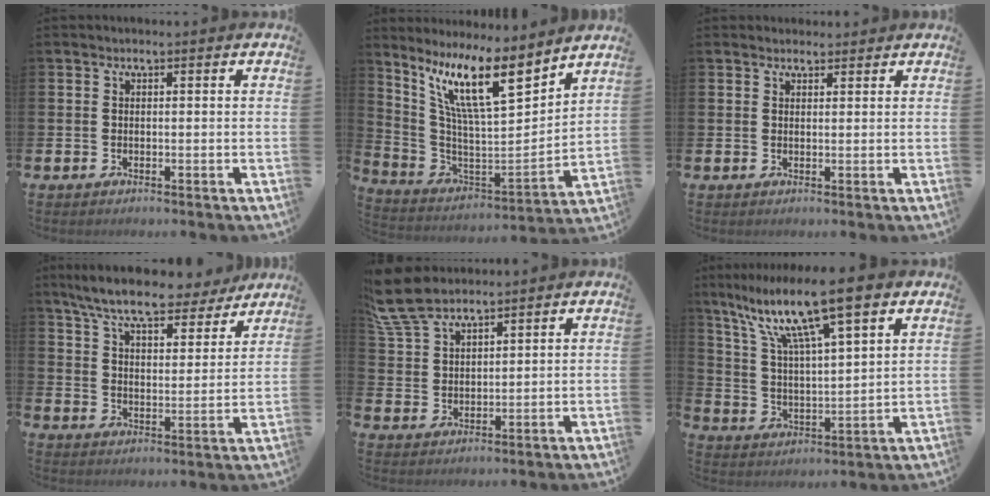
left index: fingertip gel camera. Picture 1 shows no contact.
{"total": 13.2, "force": [8.7, 2.9, 9.5], "torque": [-0.205, -0.042, 0.151]}
{"total": 1.7, "force": [1.5, 0.6, -0.1], "torque": [0.007, 0.000, 0.028]}
{"total": 9.2, "force": [8.3, 1.6, 3.6], "torque": [-0.101, -0.042, 0.147]}
{"total": 7.6, "force": [6.8, 2.2, 2.8], "torque": [-0.076, -0.018, 0.128]}
{"total": 12.5, "force": [9.3, 2.0, 8.1], "torque": [-0.177, -0.045, 0.152]}